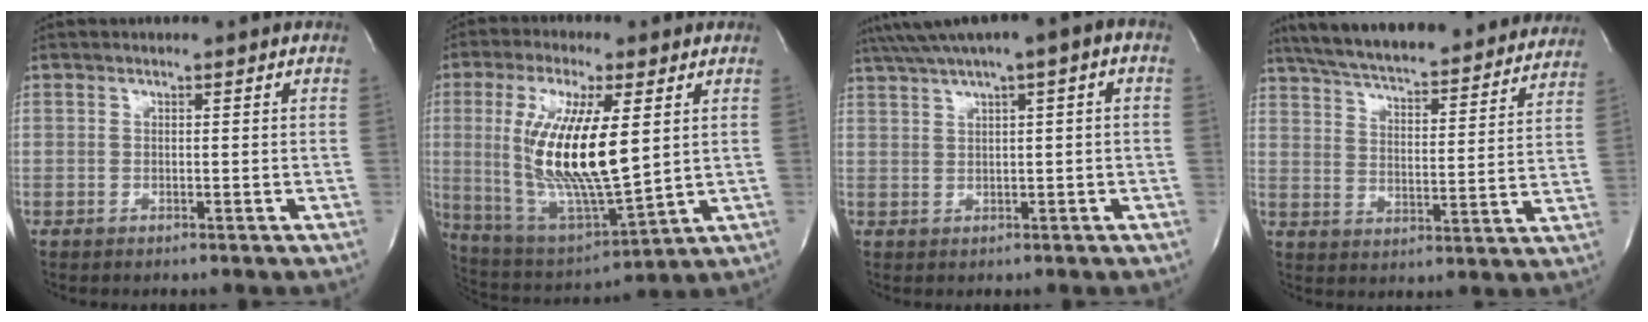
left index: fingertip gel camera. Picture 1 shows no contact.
{"total": 16.7, "force": [2.5, 3.6, 16.1], "torque": [-0.334, -0.019, 0.055]}
{"total": 7.5, "force": [3.9, 0.4, 6.4], "torque": [-0.115, 0.038, 0.066]}
{"total": 30.1, "force": [27.2, 5.4, 11.7], "torque": [-0.200, -0.028, 0.351]}